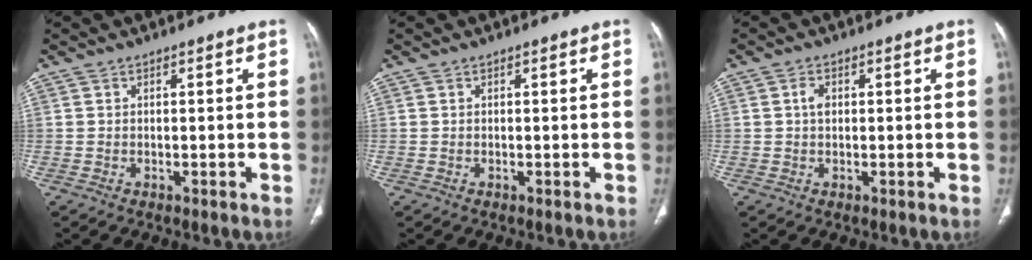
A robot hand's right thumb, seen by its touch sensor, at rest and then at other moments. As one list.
[{"total": 0.0}, {"total": 2.0, "force": [0.4, 1.4, 1.4], "torque": [-0.025, 0.004, 0.007]}]